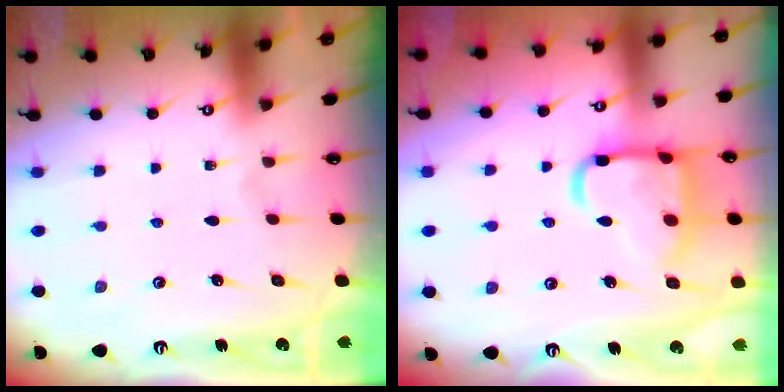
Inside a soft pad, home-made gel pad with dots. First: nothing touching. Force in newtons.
{"total": 16.6, "press": 16.5, "slide": 1.4}